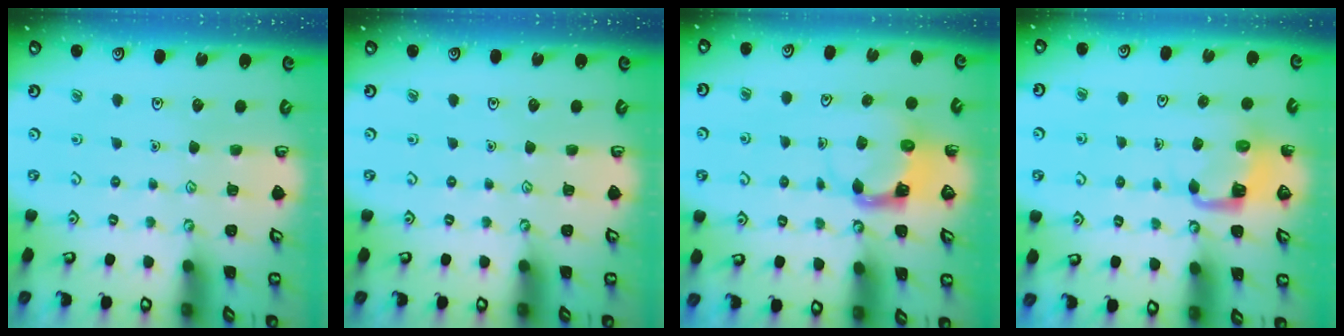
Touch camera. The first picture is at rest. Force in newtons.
{"total": 0.0}
{"total": 3.7, "press": 3.6, "slide": 0.6}
{"total": 4.3, "press": 4.3, "slide": 0.1}